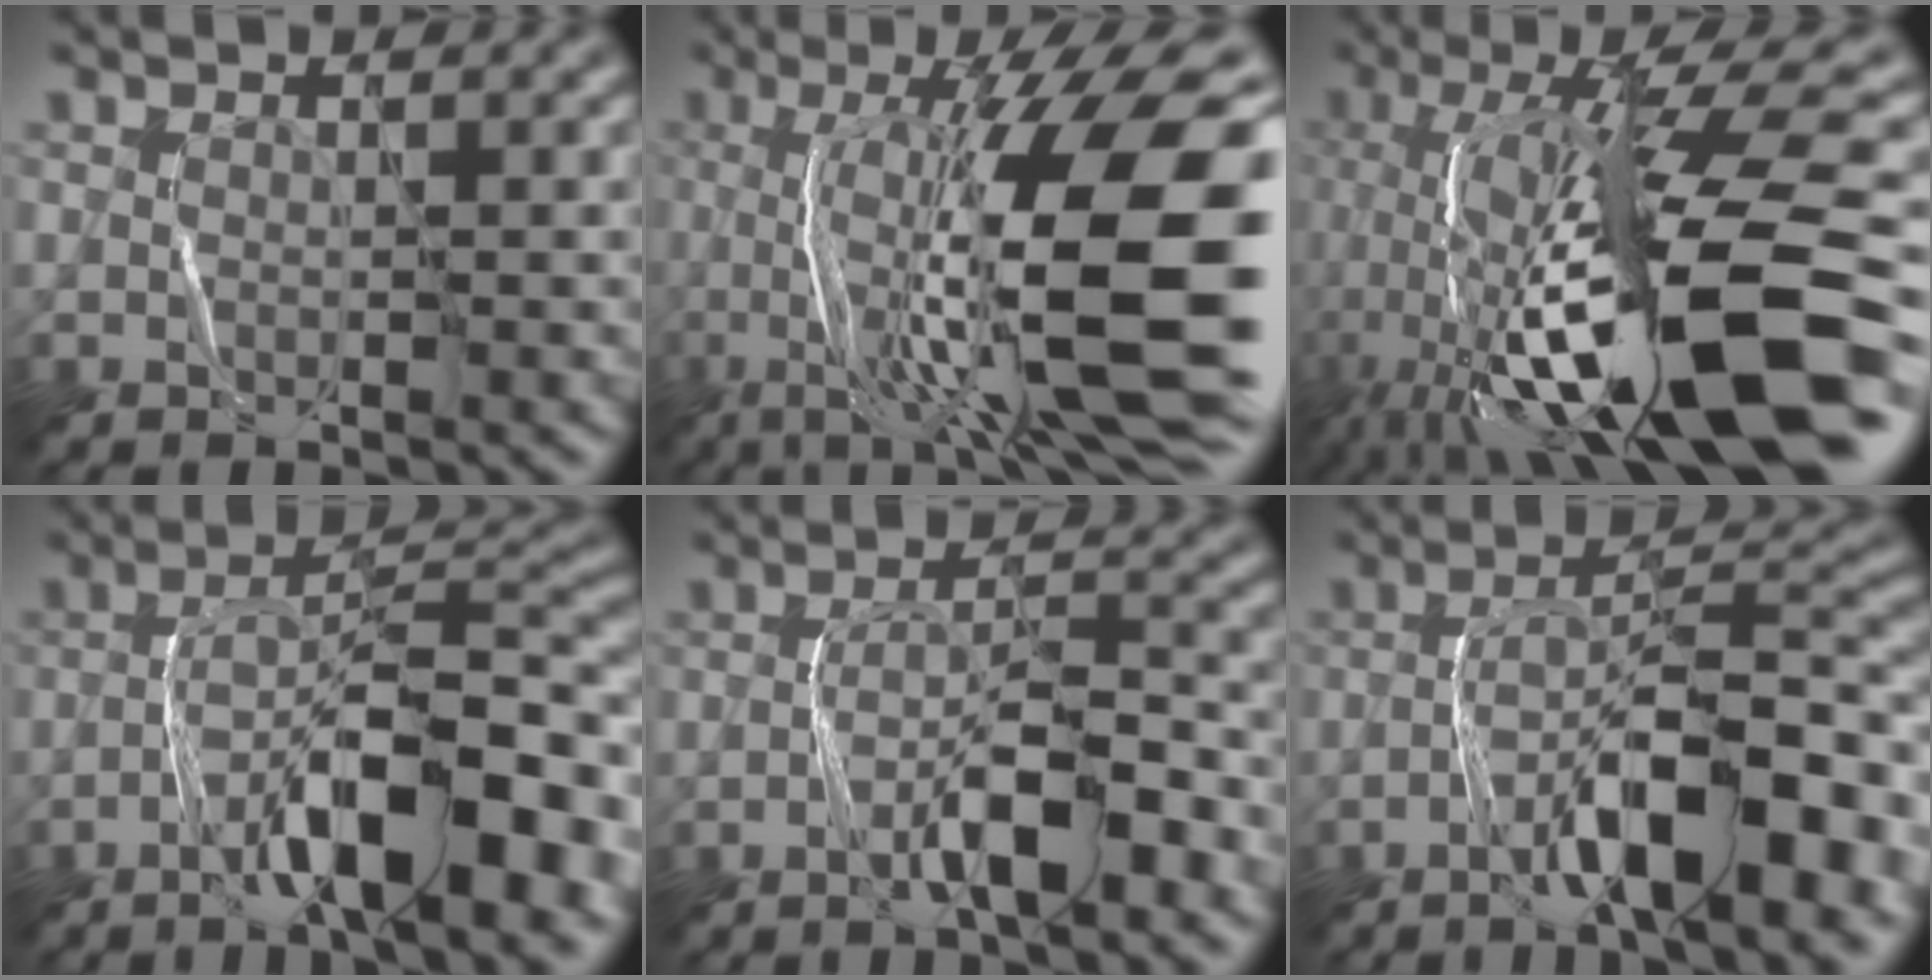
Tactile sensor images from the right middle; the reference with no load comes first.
{"total": 14.8, "force": [-1.6, 3.5, 14.3], "torque": [-0.215, 0.025, -0.018]}
{"total": 16.2, "force": [-3.2, 4.1, 15.4], "torque": [-0.265, 0.026, -0.044]}
{"total": 9.5, "force": [-5.0, 2.1, 7.8], "torque": [-0.119, 0.035, -0.079]}
{"total": 4.8, "force": [-2.8, 0.8, 3.8], "torque": [-0.061, 0.025, -0.046]}
{"total": 8.5, "force": [-4.6, 1.7, 6.9], "torque": [-0.108, 0.036, -0.071]}